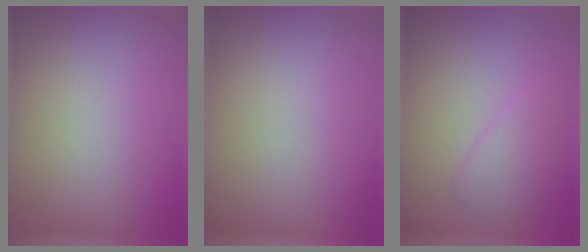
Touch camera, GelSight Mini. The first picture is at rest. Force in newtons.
{"total": 0.0}
{"total": 2.2, "press": 2.2, "slide": 0.1}